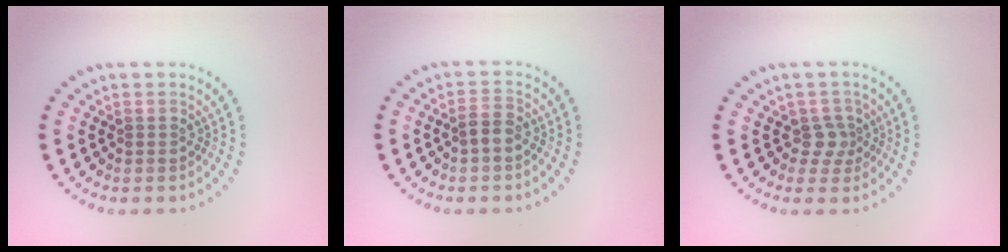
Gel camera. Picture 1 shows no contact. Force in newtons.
{"total": 1.4, "press": 1.2, "slide": 0.7}
{"total": 1.9, "press": 1.4, "slide": 1.3}